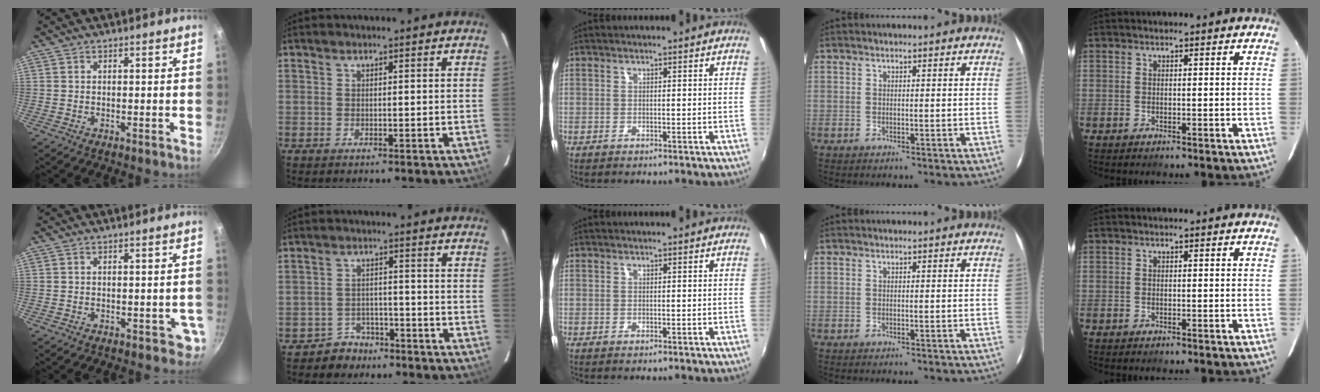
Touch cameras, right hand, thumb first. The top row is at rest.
{"thumb": {"total": 2.4, "force": [-0.8, 1.8, 1.5], "torque": [-0.002, 0.010, -0.003]}, "index": {"total": 4.7, "force": [-3.7, 3.0, 0.0], "torque": [-0.014, 0.018, -0.057]}}